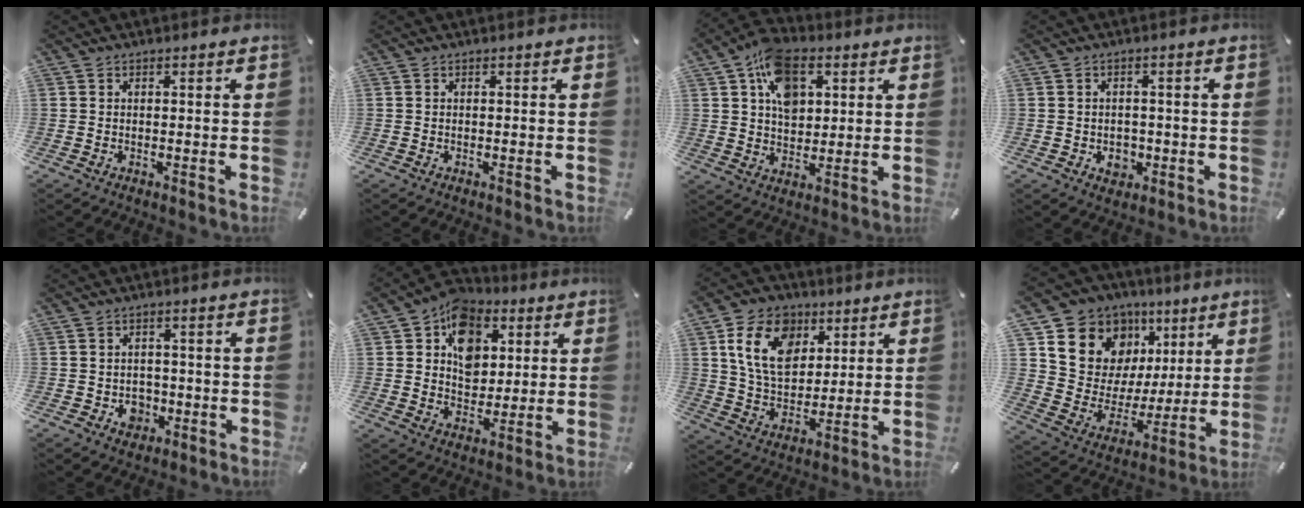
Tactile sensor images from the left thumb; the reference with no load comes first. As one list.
[{"total": 0.0}, {"total": 12.1, "force": [4.8, 8.4, 7.2], "torque": [-0.124, -0.001, 0.091]}, {"total": 3.9, "force": [-0.9, 3.3, 1.7], "torque": [-0.012, -0.001, -0.019]}, {"total": 4.6, "force": [-1.2, 4.1, 1.6], "torque": [-0.012, 0.001, -0.021]}, {"total": 11.6, "force": [4.0, 9.3, 5.6], "torque": [-0.087, -0.014, 0.074]}, {"total": 14.0, "force": [5.9, 10.1, 7.7], "torque": [-0.148, -0.012, 0.107]}, {"total": 13.9, "force": [7.4, 11.4, 3.0], "torque": [-0.055, -0.064, 0.145]}]